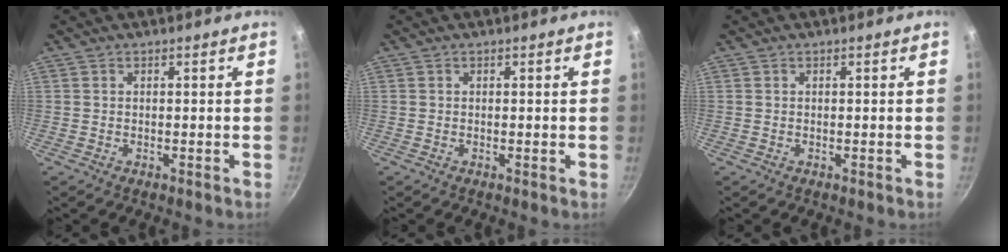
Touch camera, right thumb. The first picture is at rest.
{"total": 0.0}
{"total": 0.0}